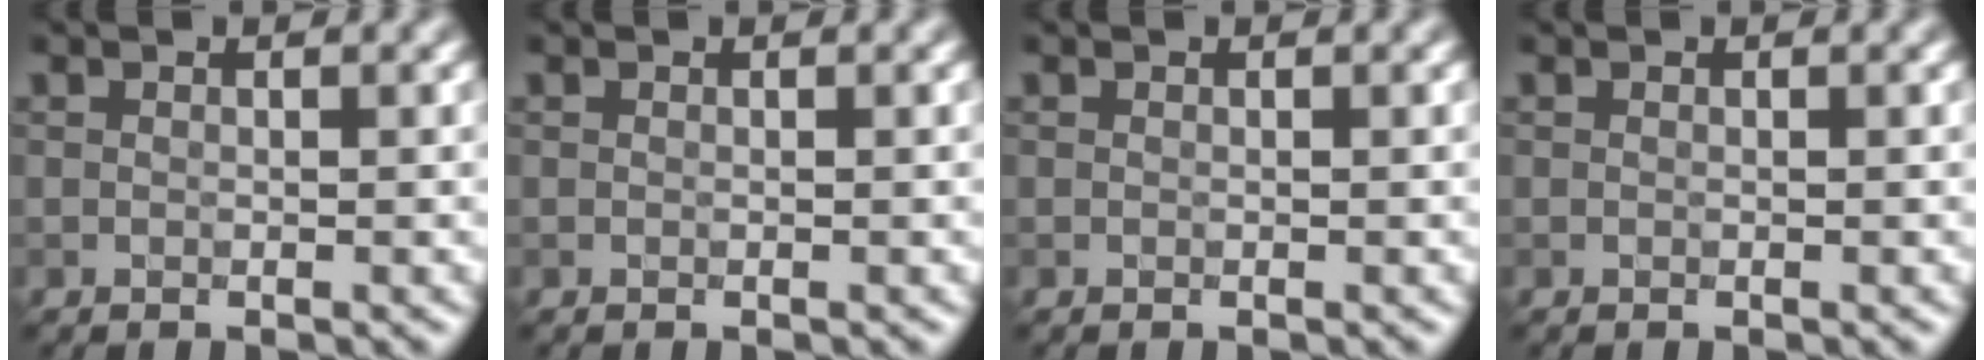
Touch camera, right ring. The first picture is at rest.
{"total": 0.0}
{"total": 0.0}
{"total": 0.0}